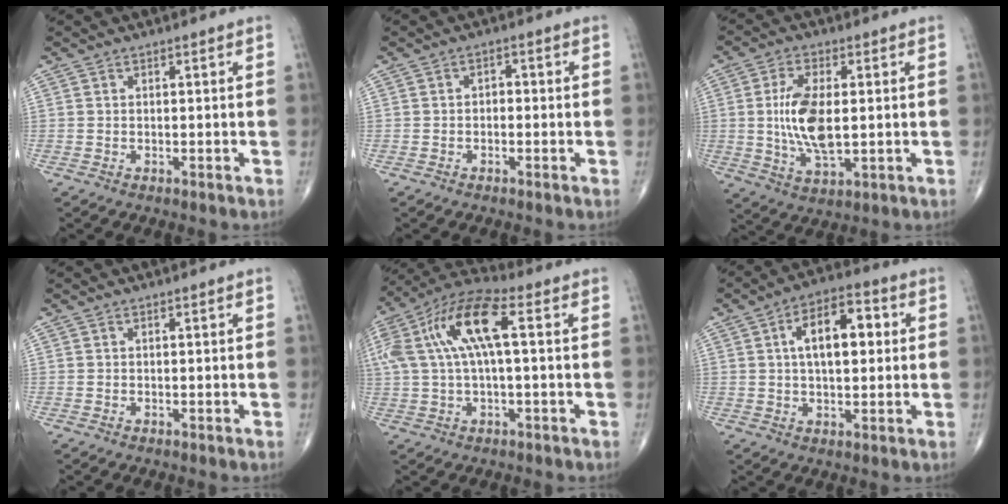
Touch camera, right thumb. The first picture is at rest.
{"total": 1.5, "force": [-0.4, 1.1, 0.9], "torque": [-0.004, 0.008, -0.011]}
{"total": 11.1, "force": [0.4, 5.0, 9.9], "torque": [-0.196, -0.010, 0.012]}
{"total": 0.0}
{"total": 16.9, "force": [3.2, 6.0, 15.4], "torque": [-0.337, 0.044, 0.053]}
{"total": 11.3, "force": [2.1, 5.7, 9.6], "torque": [-0.139, 0.018, 0.028]}